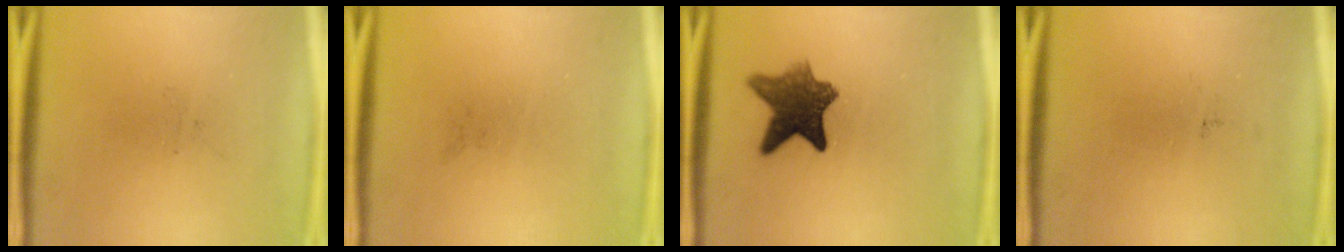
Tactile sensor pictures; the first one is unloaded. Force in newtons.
{"total": 0.0}
{"total": 8.3}
{"total": 0.0}